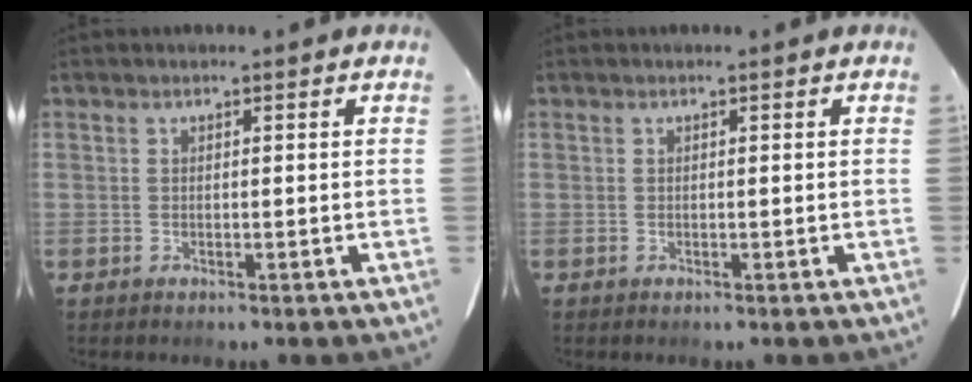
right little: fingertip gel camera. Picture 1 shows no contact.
{"total": 0.0}